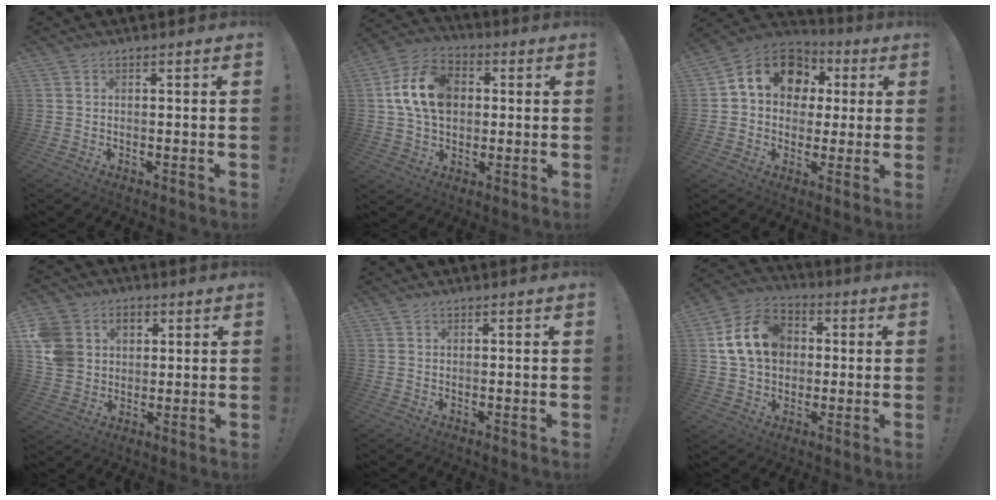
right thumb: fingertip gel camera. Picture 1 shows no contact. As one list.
[{"total": 15.9, "force": [2.9, 11.5, 10.5], "torque": [-0.181, 0.003, 0.057]}, {"total": 13.5, "force": [4.7, 10.7, 6.8], "torque": [-0.098, -0.013, 0.089]}, {"total": 11.4, "force": [2.9, 10.2, 4.2], "torque": [-0.076, -0.006, 0.062]}, {"total": 0.7, "force": [0.5, 0.4, 0.1], "torque": [0.001, -0.001, 0.010]}, {"total": 16.4, "force": [3.2, 12.7, 9.9], "torque": [-0.166, 0.010, 0.070]}]